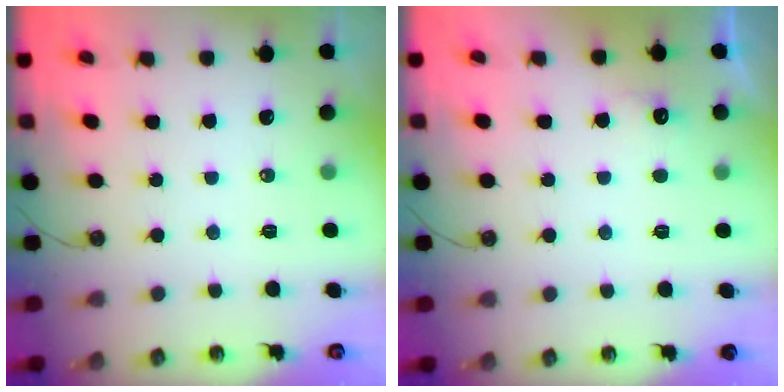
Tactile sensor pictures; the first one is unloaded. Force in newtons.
{"total": 6.3, "press": 6.2, "slide": 1.4}